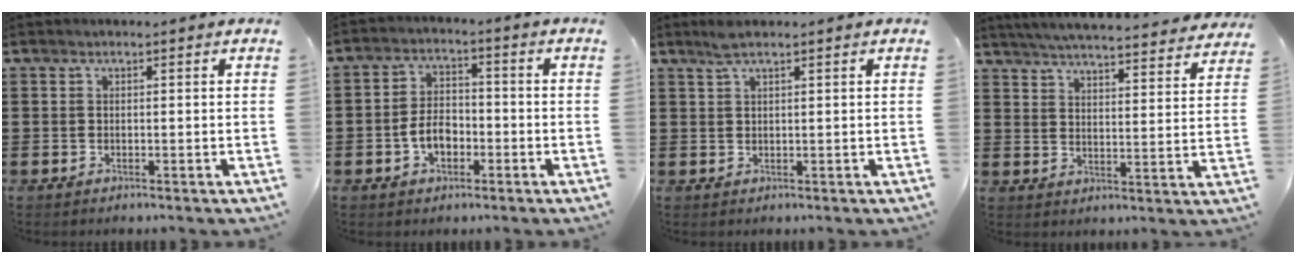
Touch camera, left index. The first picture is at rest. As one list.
[{"total": 5.0, "force": [-1.7, 3.1, 3.6], "torque": [-0.080, 0.004, -0.035]}, {"total": 2.4, "force": [1.6, 0.2, 1.7], "torque": [-0.036, 0.002, 0.029]}, {"total": 5.2, "force": [5.0, -0.5, 1.4], "torque": [-0.048, -0.037, 0.084]}]